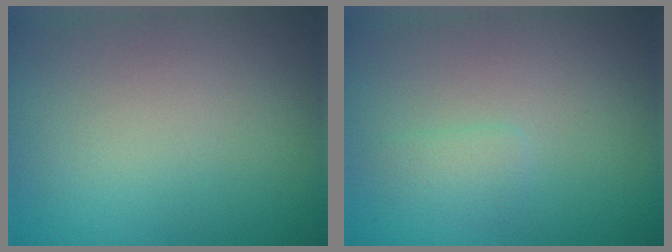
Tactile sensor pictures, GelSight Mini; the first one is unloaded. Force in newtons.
{"total": 1.1, "press": 1.1, "slide": 0.1}